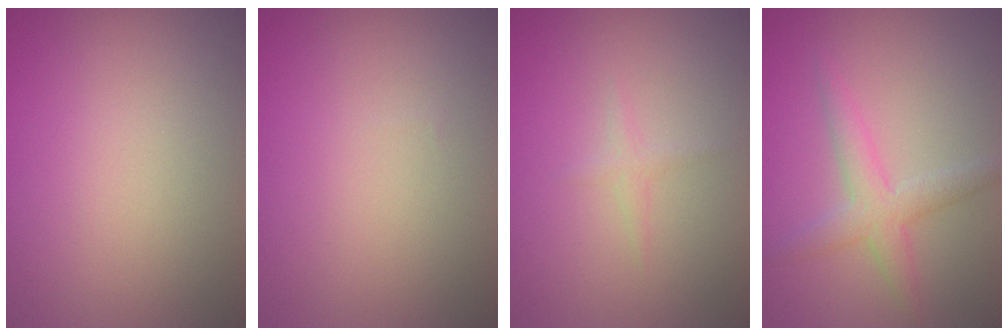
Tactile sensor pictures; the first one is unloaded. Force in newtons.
{"total": 0.0}
{"total": 0.8, "press": 0.8, "slide": 0.1}
{"total": 2.9, "press": 2.9, "slide": 0.3}